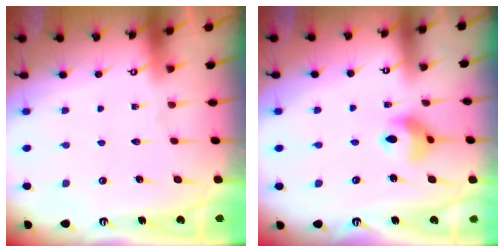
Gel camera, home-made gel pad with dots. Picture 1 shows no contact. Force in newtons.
{"total": 8.5, "press": 8.4, "slide": 0.8}